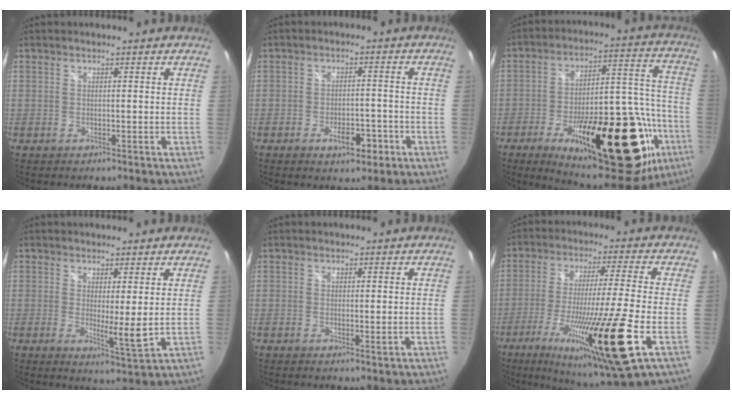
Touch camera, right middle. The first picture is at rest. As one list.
[{"total": 4.0, "force": [-2.0, 2.0, 2.8], "torque": [-0.052, -0.005, -0.027]}, {"total": 34.8, "force": [-16.1, 13.1, 27.9], "torque": [-0.399, 0.020, -0.227]}, {"total": 5.2, "force": [1.1, 0.6, 5.1], "torque": [-0.077, -0.014, 0.017]}, {"total": 1.1, "force": [0.1, -0.1, 1.0], "torque": [-0.017, -0.002, -0.001]}, {"total": 22.0, "force": [-9.1, 0.0, 20.0], "torque": [-0.370, -0.068, -0.154]}]